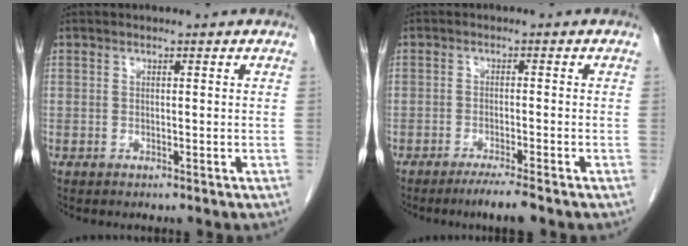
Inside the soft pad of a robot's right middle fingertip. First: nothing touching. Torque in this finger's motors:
{"motor_torque": [0.43, -0.09, -0.03, -0.01]}